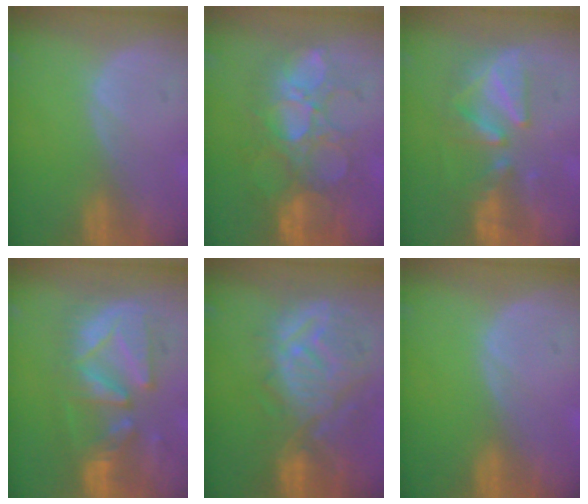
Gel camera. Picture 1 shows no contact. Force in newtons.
{"total": 10.5, "press": 9.8, "slide": 4.0}
{"total": 7.8, "press": 7.6, "slide": 1.4}
{"total": 10.4, "press": 10.2, "slide": 2.3}
{"total": 11.6, "press": 10.7, "slide": 4.6}
{"total": 0.0}